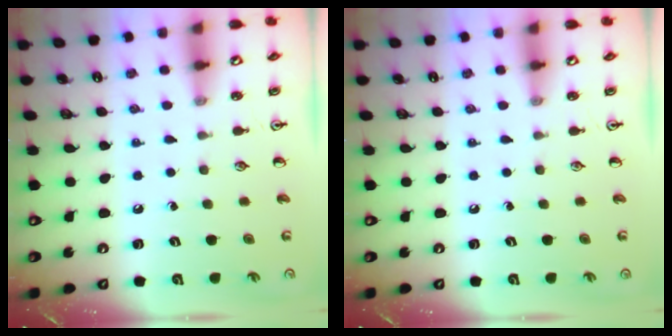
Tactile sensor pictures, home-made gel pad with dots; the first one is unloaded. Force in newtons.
{"total": 0.0}